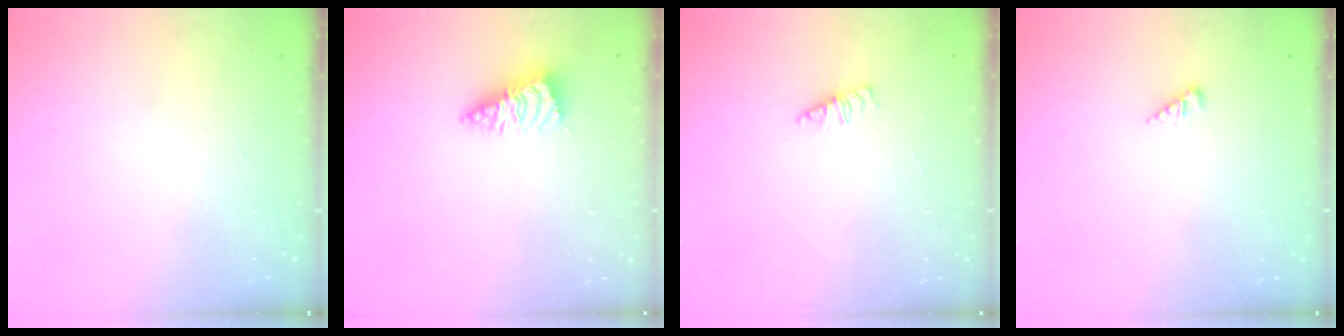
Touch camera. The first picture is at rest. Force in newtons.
{"total": 2.1, "press": 2.1, "slide": 0.1}
{"total": 1.4, "press": 1.3, "slide": 0.3}
{"total": 1.5, "press": 1.5, "slide": 0.3}